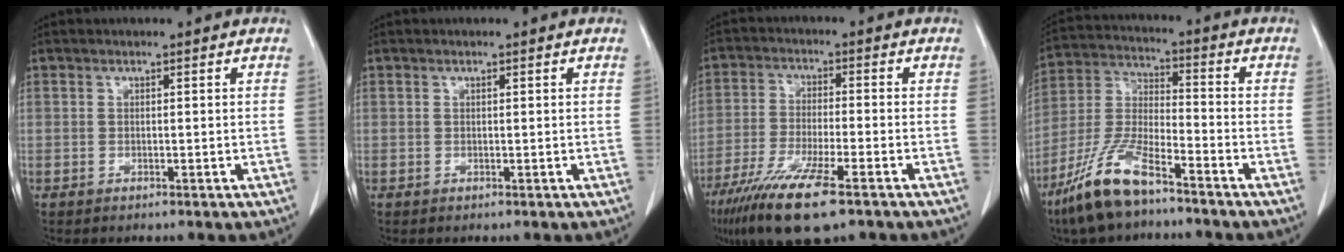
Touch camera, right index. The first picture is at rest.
{"total": 0.0}
{"total": 12.8, "force": [-8.1, 1.7, 9.7], "torque": [-0.184, -0.035, -0.139]}
{"total": 11.8, "force": [-8.4, 2.4, 8.0], "torque": [-0.176, -0.018, -0.166]}